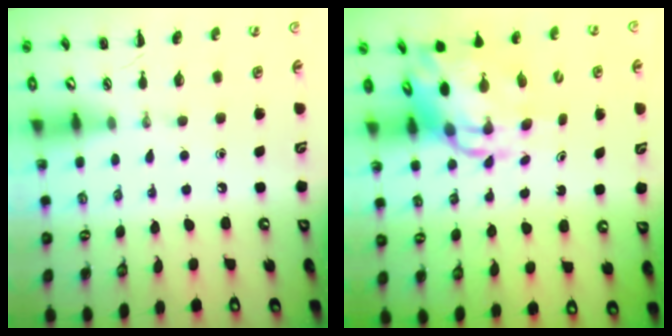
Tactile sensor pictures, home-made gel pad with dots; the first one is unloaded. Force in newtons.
{"total": 8.2, "press": 8.0, "slide": 1.9}